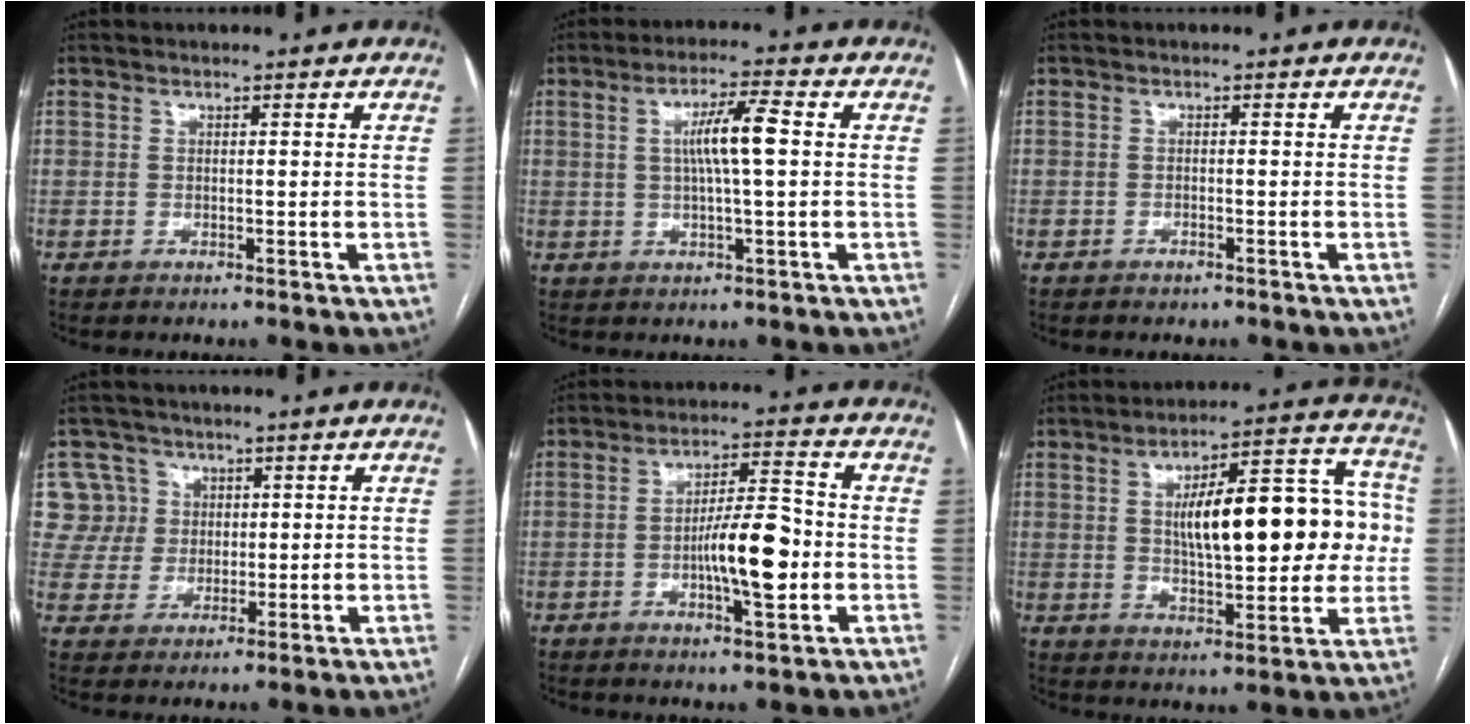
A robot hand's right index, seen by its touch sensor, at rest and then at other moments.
{"total": 6.5, "force": [0.8, 0.1, 6.4], "torque": [-0.116, 0.005, 0.014]}
{"total": 0.8, "force": [-0.7, 0.3, 0.3], "torque": [-0.011, -0.001, -0.008]}
{"total": 7.1, "force": [2.3, 6.8, -0.1], "torque": [0.010, 0.019, 0.052]}
{"total": 9.7, "force": [-1.8, 2.0, 9.3], "torque": [-0.157, 0.008, -0.029]}
{"total": 18.9, "force": [1.9, 6.1, 17.8], "torque": [-0.249, 0.042, 0.035]}